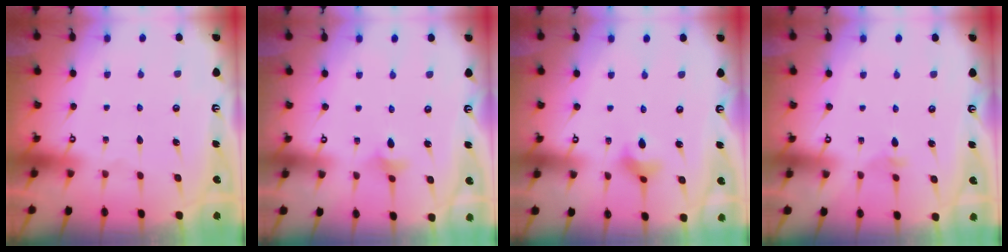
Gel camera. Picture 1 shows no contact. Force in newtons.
{"total": 3.3, "press": 3.2, "slide": 0.8}
{"total": 3.4, "press": 3.3, "slide": 0.5}
{"total": 2.0, "press": 2.0, "slide": 0.5}